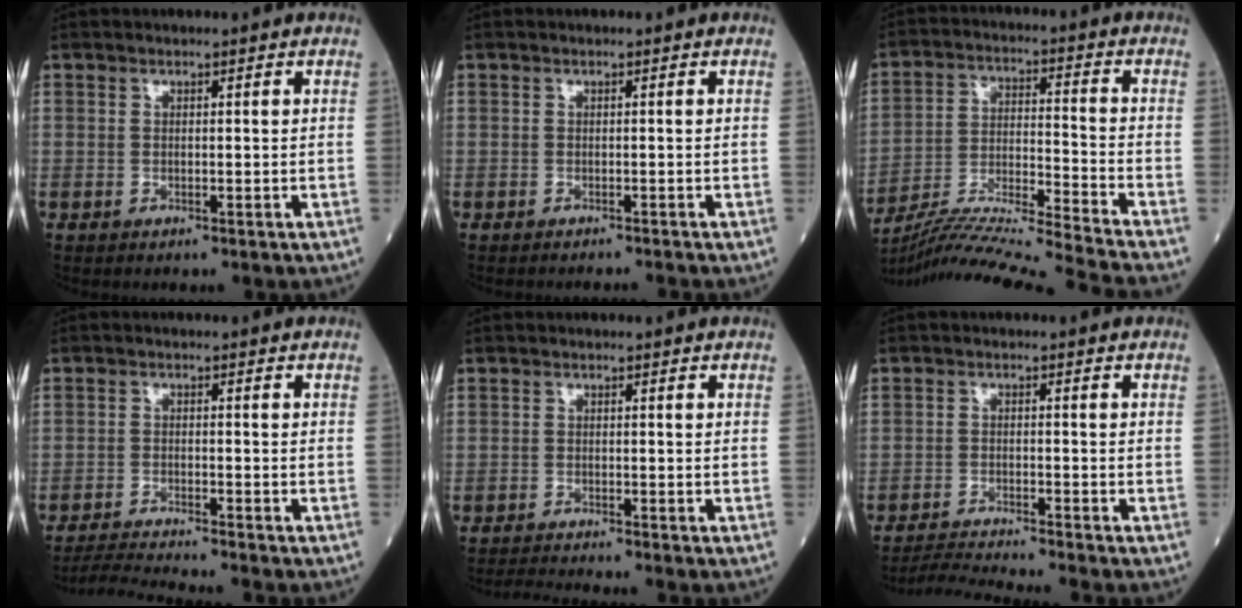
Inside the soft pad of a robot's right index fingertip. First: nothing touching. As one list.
[{"total": 2.5, "force": [-2.3, -0.8, 0.3], "torque": [0.002, -0.005, -0.031]}, {"total": 21.8, "force": [-19.8, -3.2, 8.6], "torque": [-0.150, -0.037, -0.318]}, {"total": 5.9, "force": [-5.3, -2.1, 1.3], "torque": [-0.028, -0.021, -0.096]}, {"total": 2.7, "force": [-2.4, -1.3, 0.2], "torque": [-0.017, -0.017, -0.045]}, {"total": 5.0, "force": [-4.5, -2.1, 0.6], "torque": [-0.019, -0.020, -0.084]}]